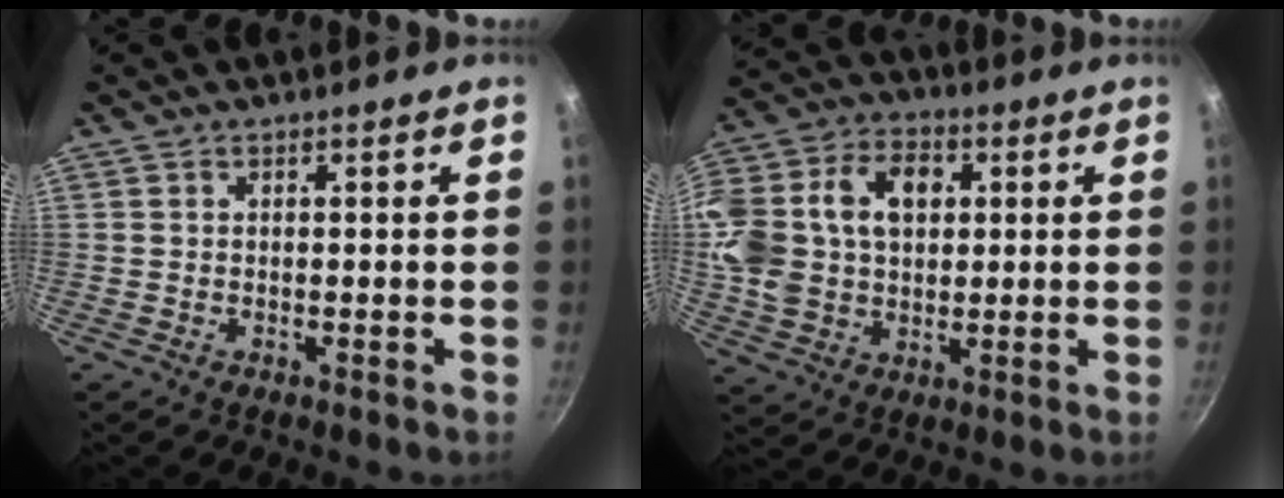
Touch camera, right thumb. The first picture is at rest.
{"total": 21.4, "force": [3.8, 15.7, 14.0], "torque": [-0.280, 0.028, 0.063]}